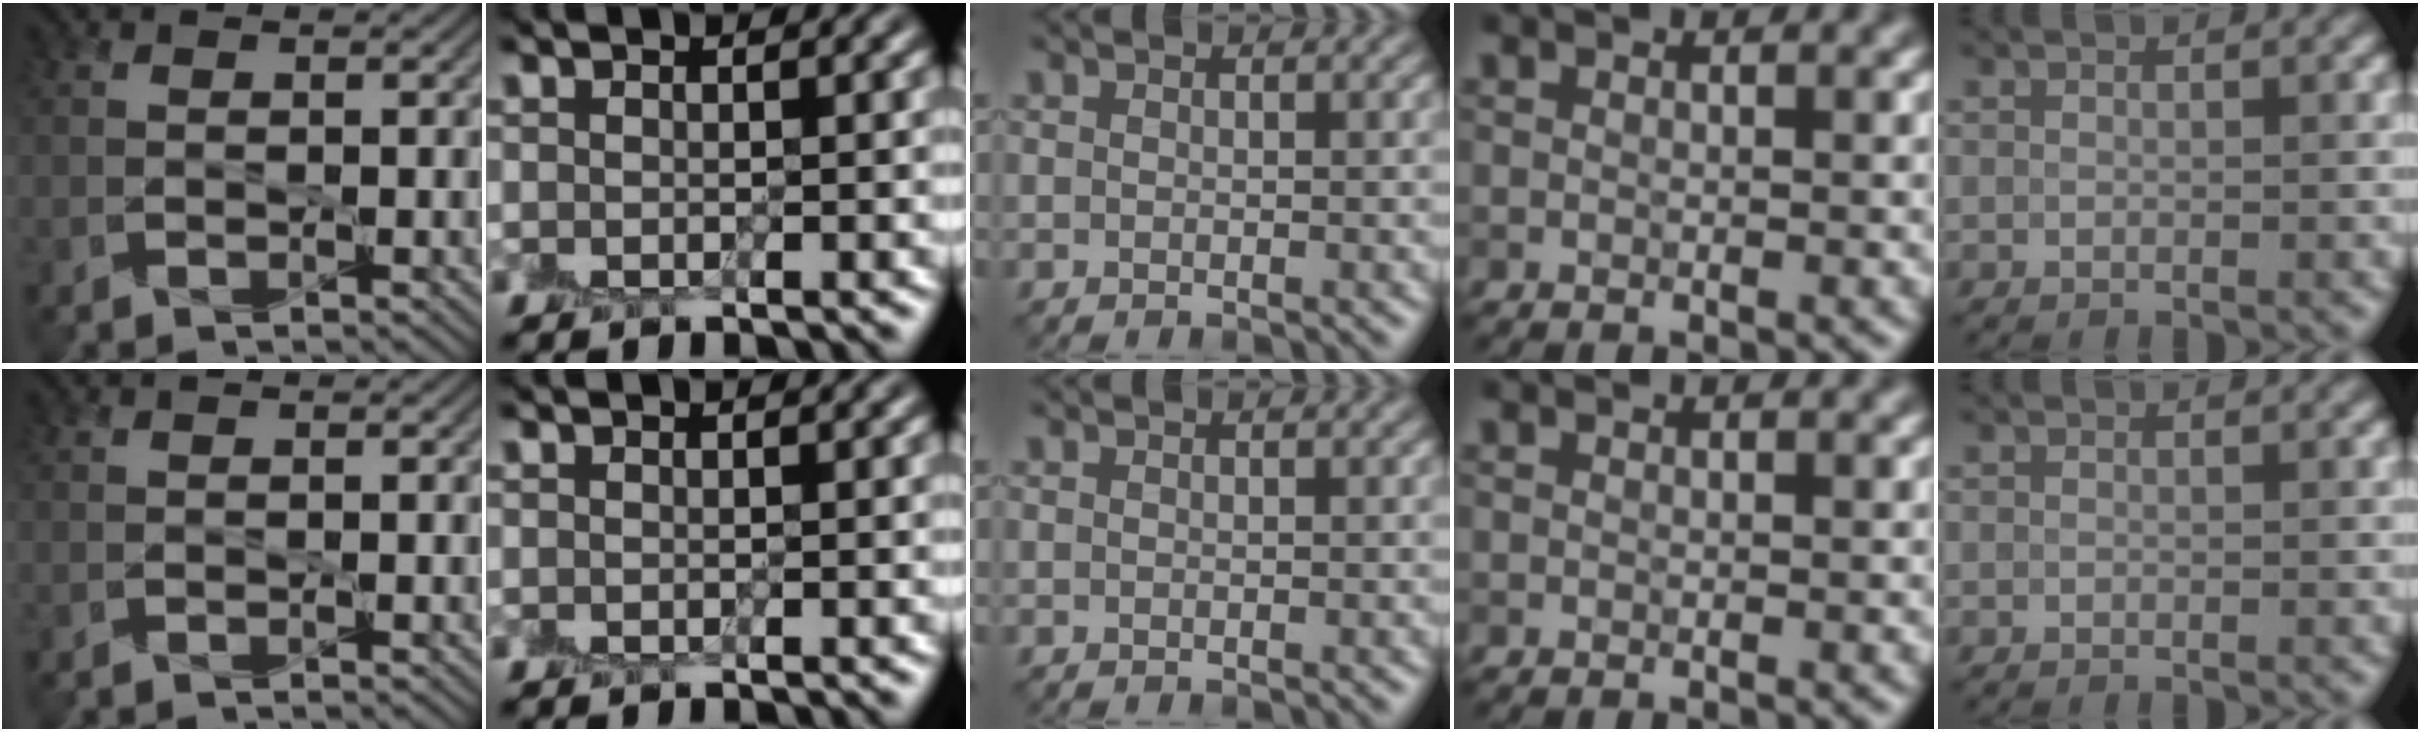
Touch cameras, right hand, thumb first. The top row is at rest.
{}